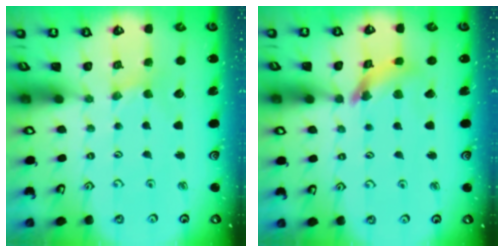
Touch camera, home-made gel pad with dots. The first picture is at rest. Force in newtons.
{"total": 8.0, "press": 7.9, "slide": 0.8}